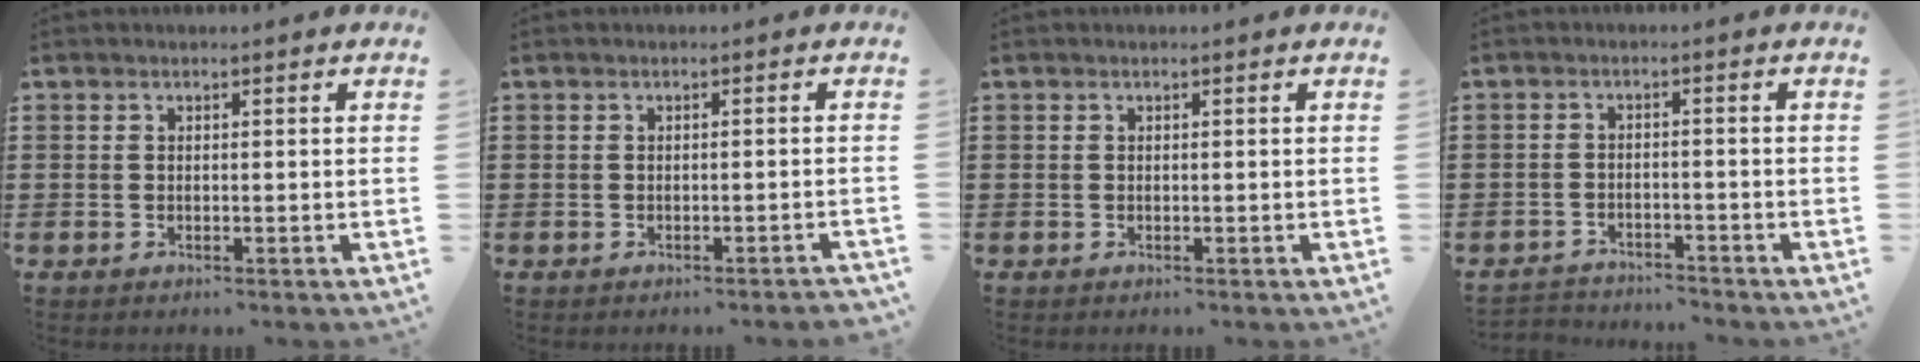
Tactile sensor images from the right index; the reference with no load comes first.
{"total": 0.8, "force": [-0.7, -0.1, 0.5], "torque": [-0.009, -0.004, -0.012]}
{"total": 0.0}
{"total": 2.8, "force": [-2.8, 0.4, -0.4], "torque": [-0.003, 0.000, -0.064]}